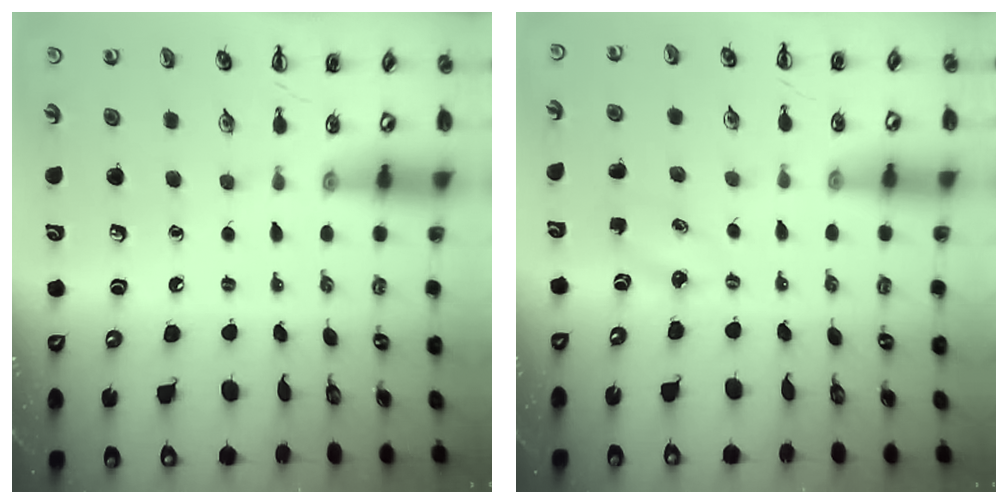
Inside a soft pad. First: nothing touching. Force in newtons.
{"total": 2.8, "press": 2.7, "slide": 0.7}